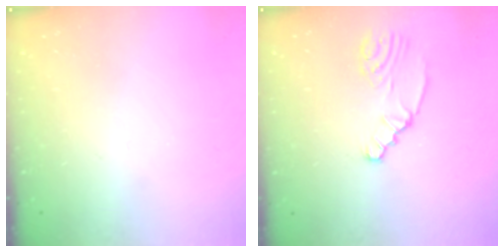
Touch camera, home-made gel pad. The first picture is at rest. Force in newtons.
{"total": 2.4, "press": 2.4, "slide": 0.1}